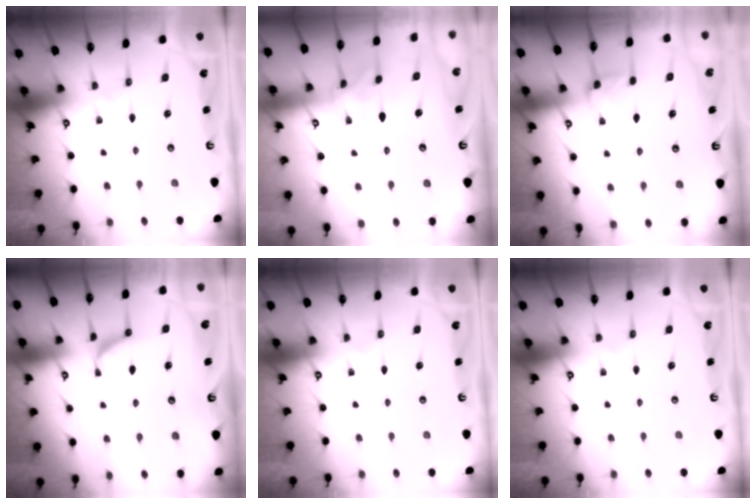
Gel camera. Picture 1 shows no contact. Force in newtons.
{"total": 1.0, "press": 0.6, "slide": 0.9}
{"total": 0.9, "press": 0.8, "slide": 0.4}
{"total": 1.2, "press": 1.2, "slide": 0.4}
{"total": 0.0}
{"total": 0.0}